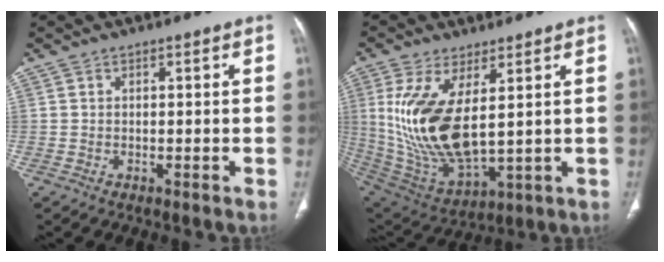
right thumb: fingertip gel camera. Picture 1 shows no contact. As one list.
[{"total": 17.5, "force": [3.4, 7.6, 15.4], "torque": [-0.317, -0.027, 0.090]}]